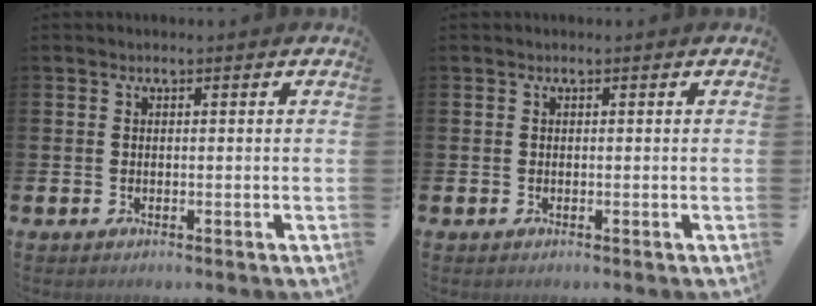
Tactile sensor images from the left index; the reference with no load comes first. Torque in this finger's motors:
{"motor_torque": [0.00, 0.00, 0.00, 0.00]}